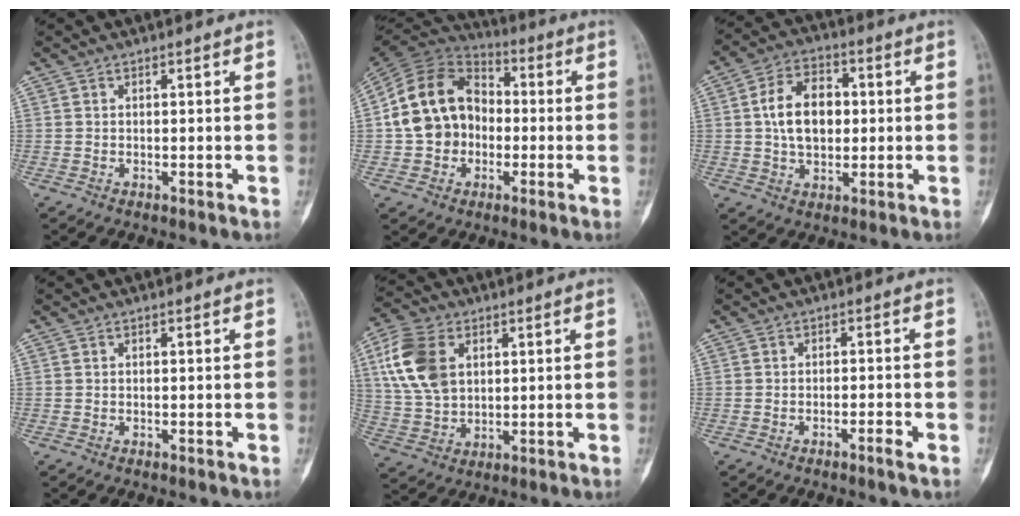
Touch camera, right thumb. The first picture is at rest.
{"total": 15.6, "force": [-1.0, 12.7, 9.0], "torque": [-0.139, 0.036, -0.026]}
{"total": 10.9, "force": [0.9, 7.3, 8.0], "torque": [-0.119, 0.014, 0.011]}
{"total": 0.0}
{"total": 12.8, "force": [4.0, 8.7, 8.5], "torque": [-0.164, -0.002, 0.081]}
{"total": 1.8, "force": [-1.1, 0.1, 1.4], "torque": [-0.031, 0.006, -0.020]}